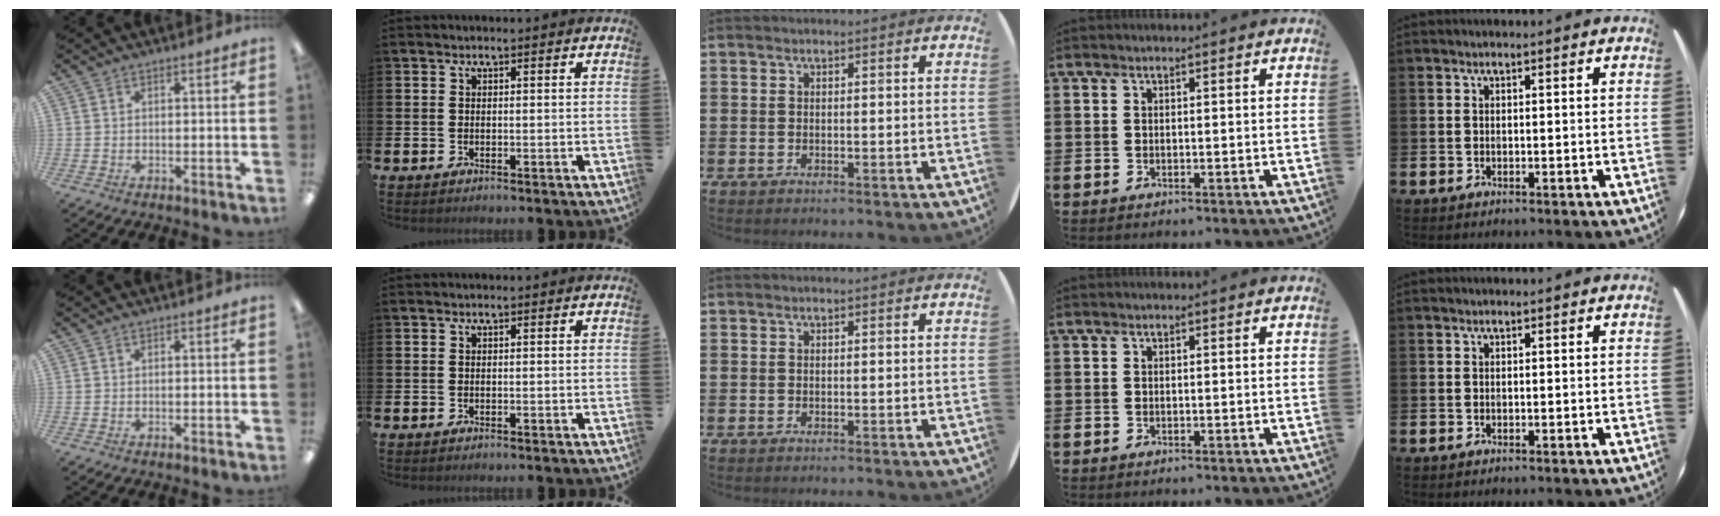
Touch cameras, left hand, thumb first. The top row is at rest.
{}